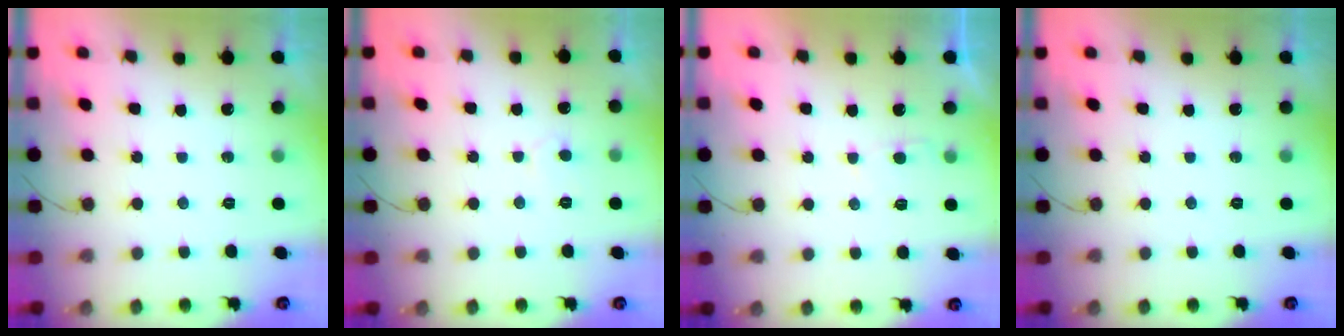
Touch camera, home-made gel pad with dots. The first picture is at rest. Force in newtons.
{"total": 3.1, "press": 3.1, "slide": 0.2}
{"total": 3.0, "press": 3.0, "slide": 0.3}
{"total": 0.0}